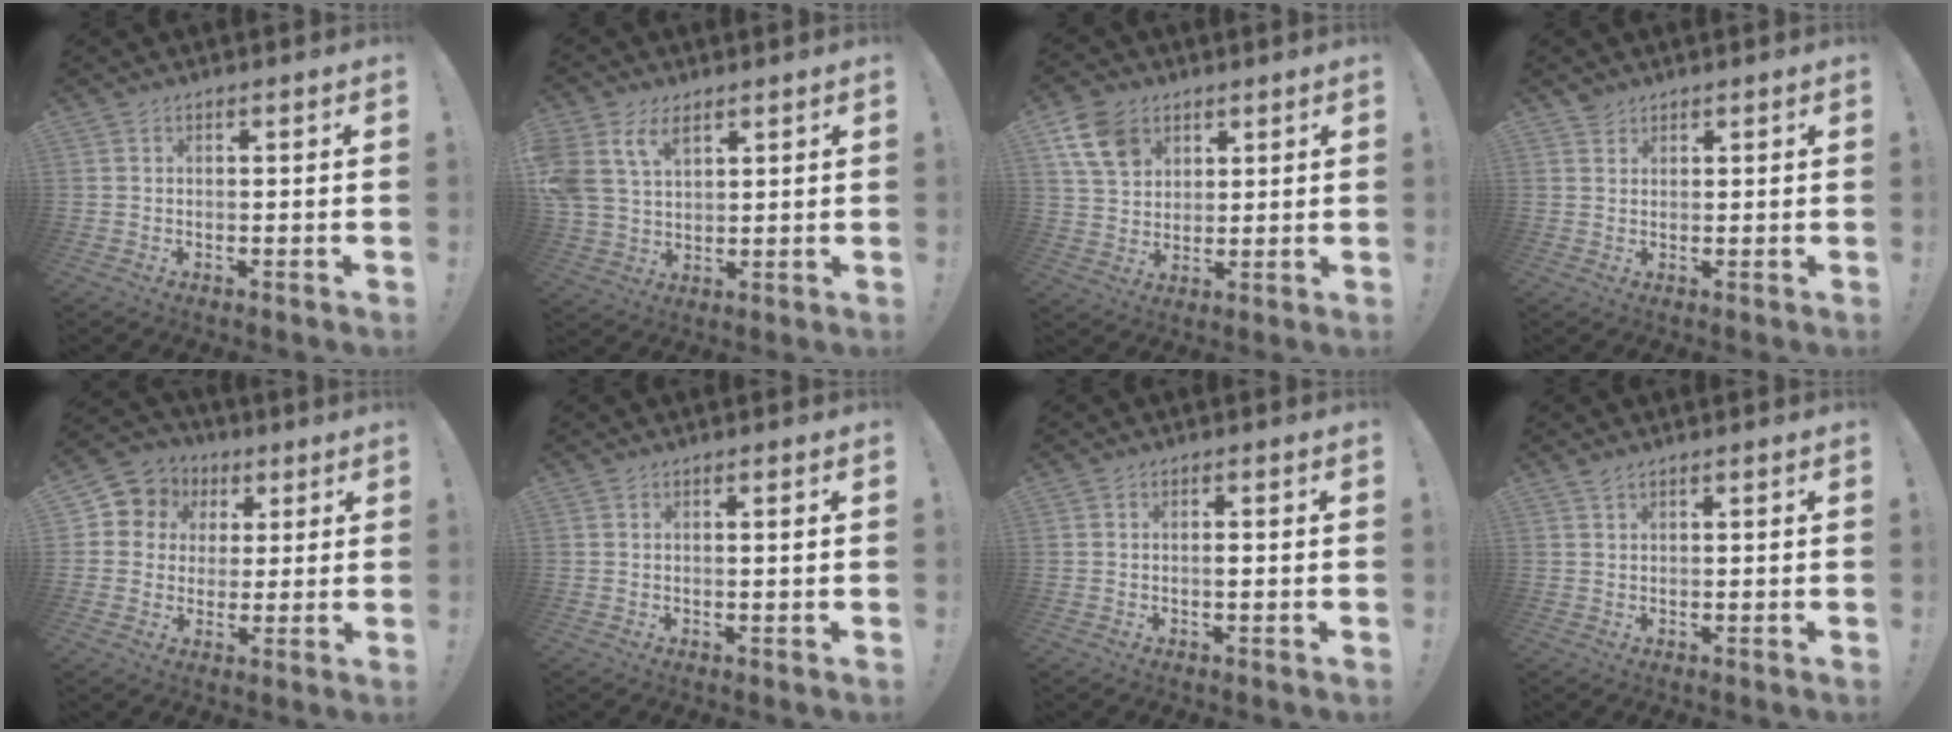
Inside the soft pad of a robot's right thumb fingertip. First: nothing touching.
{"total": 9.7, "force": [5.4, 6.3, 5.1], "torque": [-0.113, -0.019, 0.106]}
{"total": 12.2, "force": [6.0, 8.8, 5.9], "torque": [-0.101, -0.013, 0.123]}
{"total": 2.5, "force": [2.2, 1.2, 0.2], "torque": [0.001, -0.010, 0.042]}
{"total": 8.0, "force": [2.0, 7.5, 1.9], "torque": [-0.024, -0.011, 0.043]}
{"total": 0.9, "force": [0.3, -0.3, 0.8], "torque": [-0.010, -0.003, 0.003]}
{"total": 1.2, "force": [-0.4, 0.1, 1.1], "torque": [-0.014, 0.000, -0.010]}
{"total": 1.2, "force": [0.9, 0.3, 0.8], "torque": [-0.018, 0.002, 0.017]}